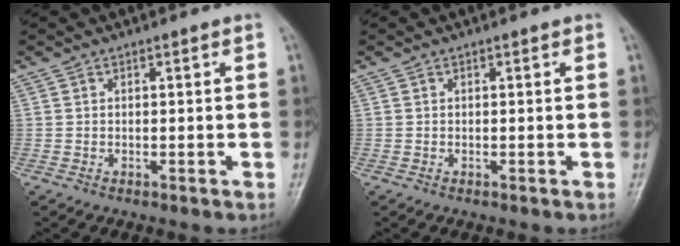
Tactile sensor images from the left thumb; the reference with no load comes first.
{"total": 0.0}